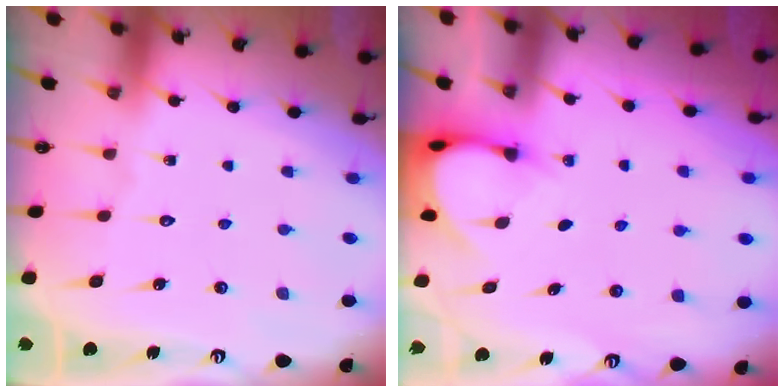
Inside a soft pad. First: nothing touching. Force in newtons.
{"total": 3.8, "press": 3.8, "slide": 0.3}